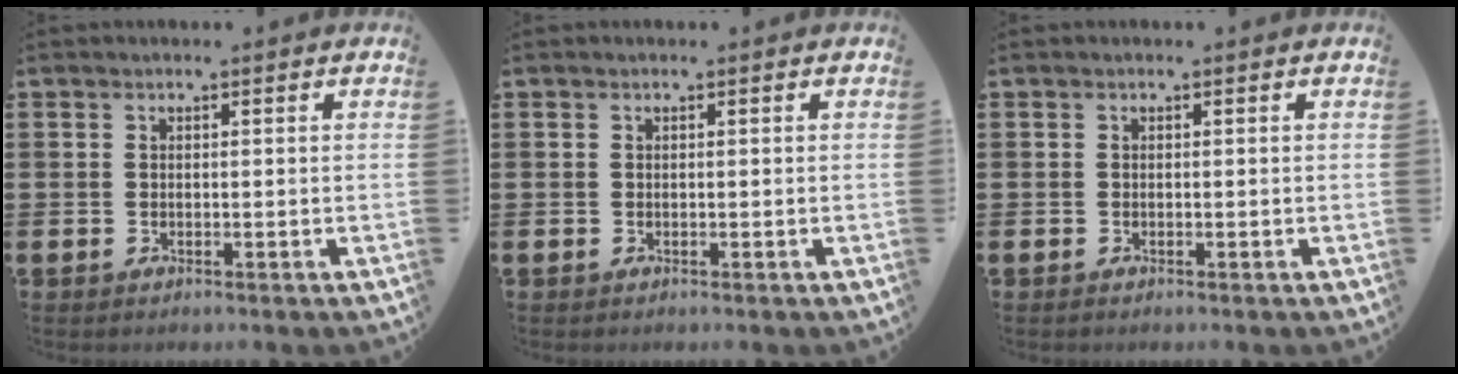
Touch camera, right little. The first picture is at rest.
{"total": 0.0}
{"total": 0.0}